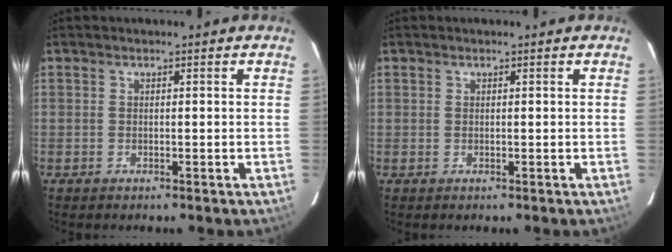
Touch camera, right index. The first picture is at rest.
{"total": 0.6, "force": [0.0, 0.5, -0.1], "torque": [0.004, 0.003, -0.001]}